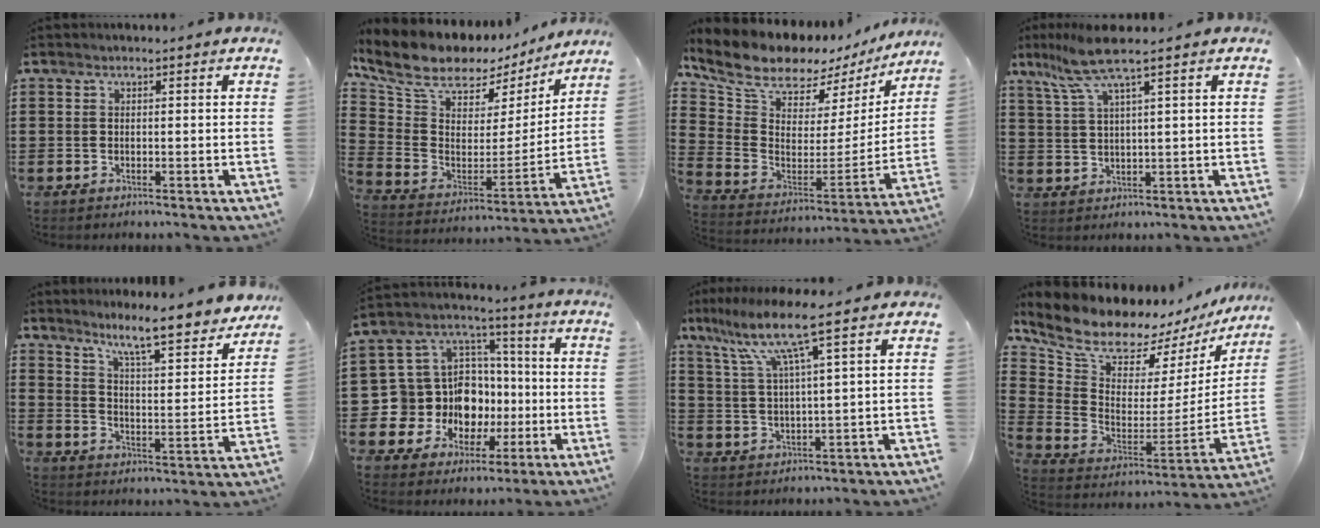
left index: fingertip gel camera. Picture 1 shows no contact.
{"total": 10.5, "force": [8.2, 4.7, 4.5], "torque": [-0.121, -0.050, 0.148]}
{"total": 10.2, "force": [8.6, 3.7, 4.0], "torque": [-0.115, -0.056, 0.154]}
{"total": 7.2, "force": [4.5, 0.2, 5.7], "torque": [-0.131, -0.009, 0.076]}
{"total": 8.3, "force": [7.3, -0.2, 3.9], "torque": [-0.087, -0.055, 0.117]}
{"total": 12.0, "force": [-2.6, 11.2, 3.2], "torque": [-0.103, -0.015, -0.032]}
{"total": 9.7, "force": [6.1, 0.3, 7.6], "torque": [-0.172, -0.021, 0.099]}
{"total": 10.6, "force": [9.2, 3.5, 3.9], "torque": [-0.127, -0.062, 0.169]}